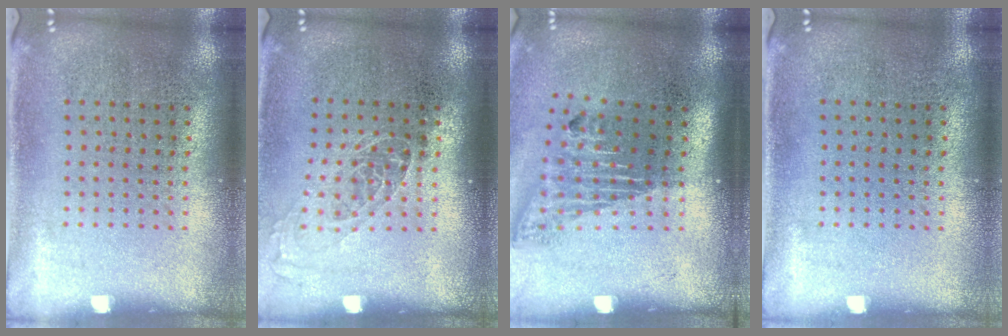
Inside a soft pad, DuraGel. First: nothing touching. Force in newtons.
{"total": 1.1, "press": 0.9, "slide": 0.6}
{"total": 1.6, "press": 1.1, "slide": 1.1}
{"total": 0.0}